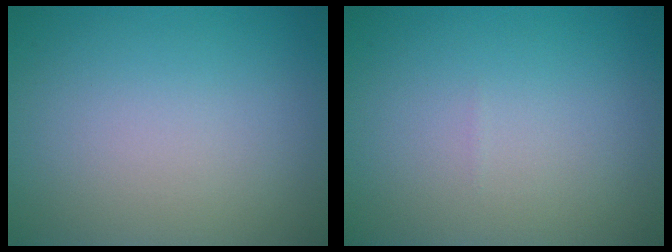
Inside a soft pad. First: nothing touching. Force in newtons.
{"total": 0.0}